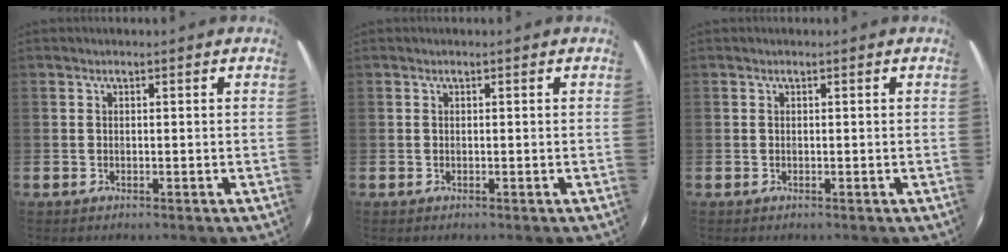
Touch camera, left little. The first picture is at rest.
{"total": 0.0}
{"total": 0.0}